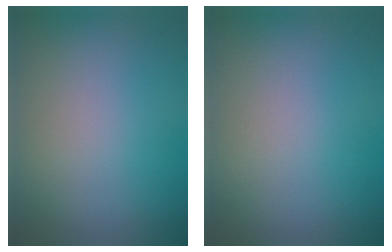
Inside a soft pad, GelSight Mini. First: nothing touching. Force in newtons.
{"total": 0.0}